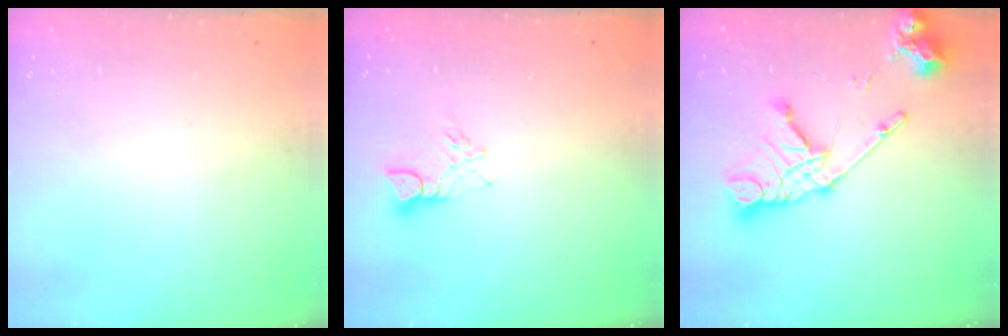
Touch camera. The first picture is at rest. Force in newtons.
{"total": 3.7, "press": 3.7, "slide": 0.3}
{"total": 15.1, "press": 15.1, "slide": 1.6}